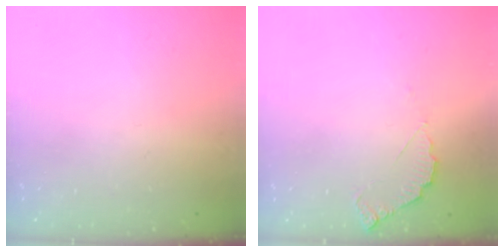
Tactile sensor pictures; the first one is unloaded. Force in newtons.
{"total": 3.4, "press": 3.4, "slide": 0.1}